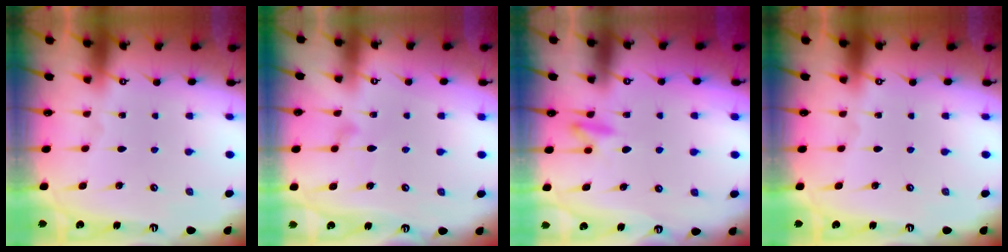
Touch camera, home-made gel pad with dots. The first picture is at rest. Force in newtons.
{"total": 10.4, "press": 10.3, "slide": 0.5}
{"total": 7.6, "press": 7.5, "slide": 1.2}
{"total": 0.0}